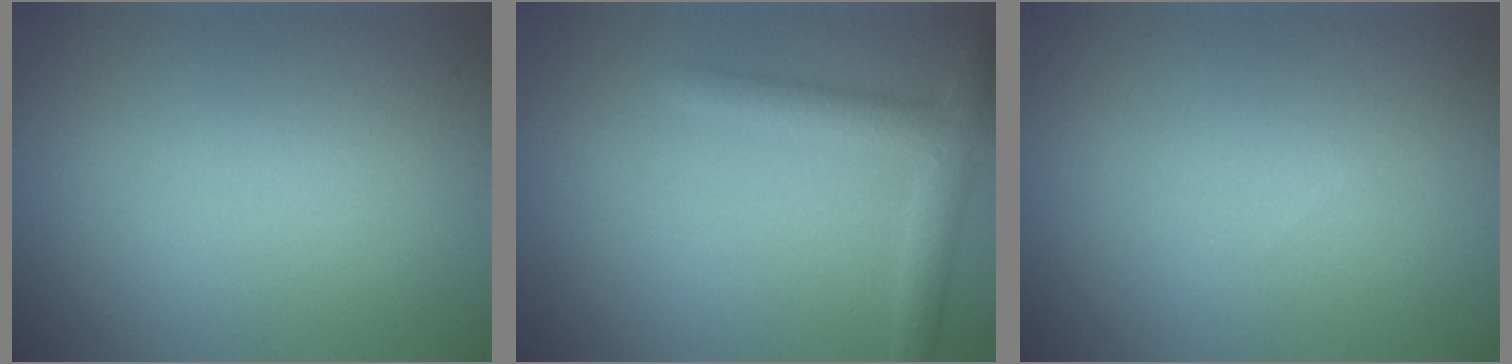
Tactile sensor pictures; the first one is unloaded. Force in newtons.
{"total": 2.8, "press": 2.8, "slide": 0.2}
{"total": 0.0}